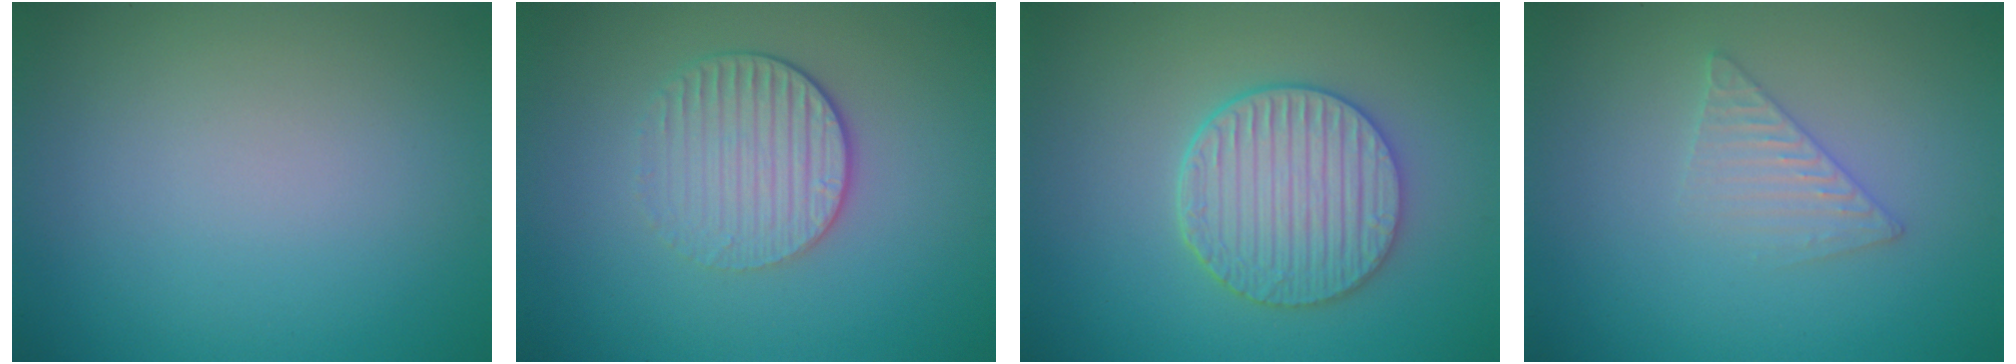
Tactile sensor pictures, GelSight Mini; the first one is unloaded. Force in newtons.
{"total": 3.3, "press": 2.7, "slide": 1.9}
{"total": 5.2, "press": 4.3, "slide": 2.9}
{"total": 2.0, "press": 2.0, "slide": 0.2}